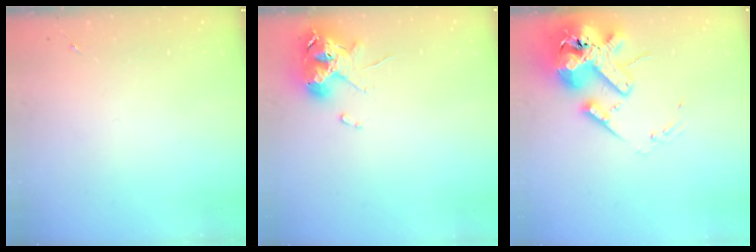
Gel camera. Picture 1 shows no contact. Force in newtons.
{"total": 10.8, "press": 10.7, "slide": 1.7}
{"total": 18.6, "press": 18.4, "slide": 3.2}